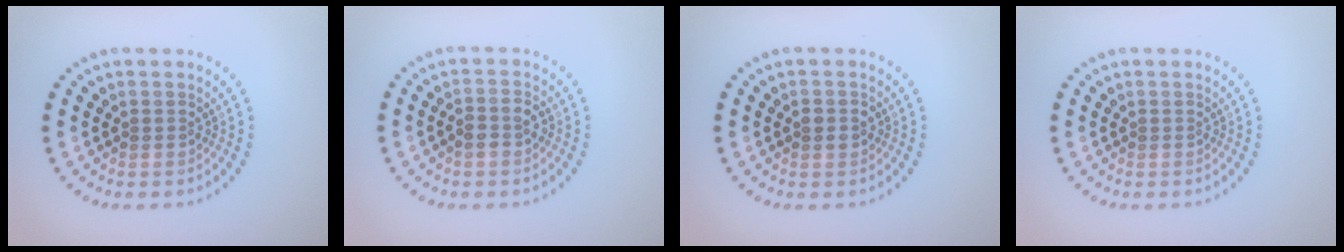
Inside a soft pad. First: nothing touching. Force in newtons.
{"total": 1.8, "press": 1.7, "slide": 0.6}
{"total": 1.1, "press": 1.1, "slide": 0.1}
{"total": 0.0}